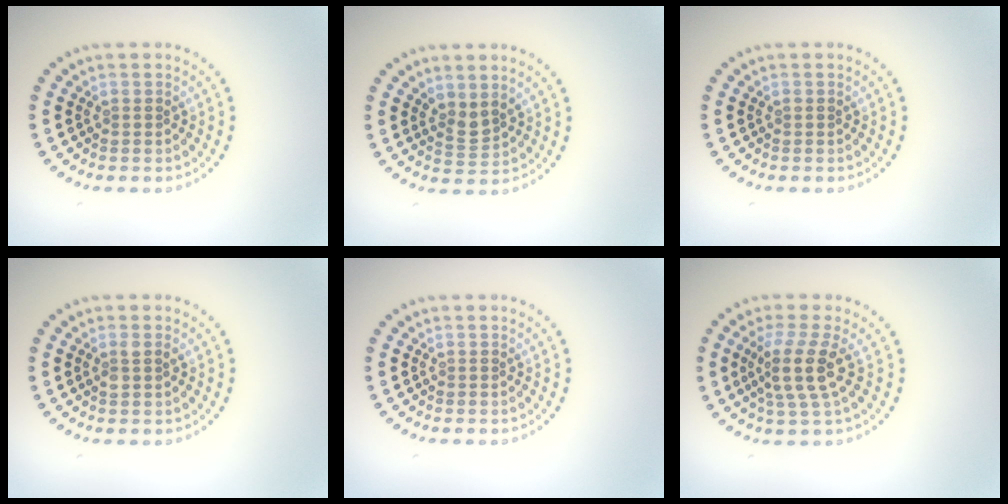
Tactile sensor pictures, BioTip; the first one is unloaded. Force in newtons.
{"total": 1.9, "press": 1.4, "slide": 1.2}
{"total": 0.0}
{"total": 1.2, "press": 1.1, "slide": 0.5}
{"total": 0.0}
{"total": 3.7, "press": 3.0, "slide": 2.2}